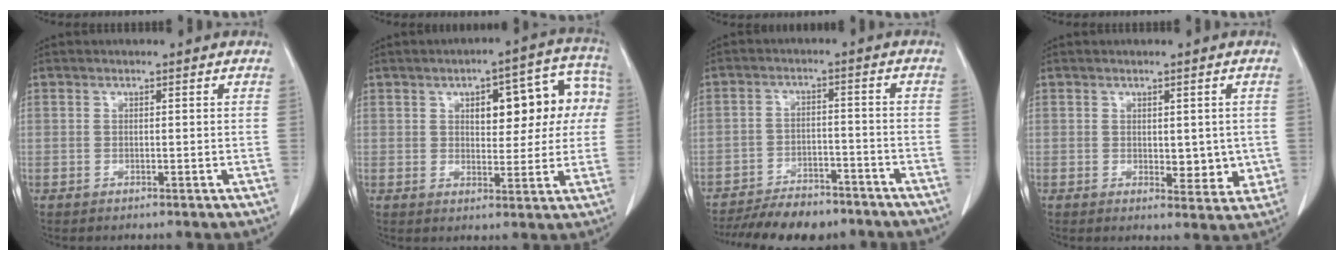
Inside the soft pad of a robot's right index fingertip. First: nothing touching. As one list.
[{"total": 11.7, "force": [2.6, 5.0, 10.3], "torque": [-0.119, 0.043, 0.037]}, {"total": 12.1, "force": [-10.5, 4.1, 4.4], "torque": [-0.059, 0.002, -0.152]}, {"total": 4.8, "force": [-0.1, 2.6, 4.0], "torque": [-0.039, -0.010, 0.006]}]